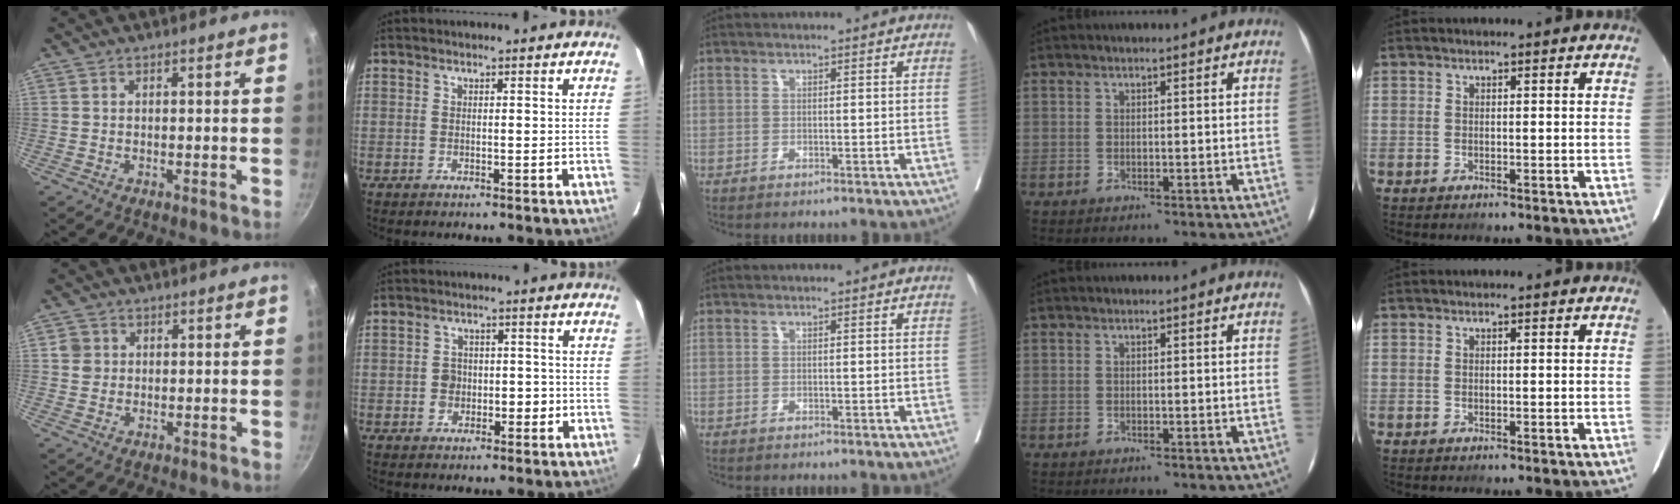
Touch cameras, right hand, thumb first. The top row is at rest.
{"thumb": {"total": 2.9, "force": [0.6, 2.7, 0.7], "torque": [0.001, 0.001, 0.009]}, "index": {"total": 4.3, "force": [-0.9, 3.2, 2.6], "torque": [-0.035, 0.015, -0.010]}}